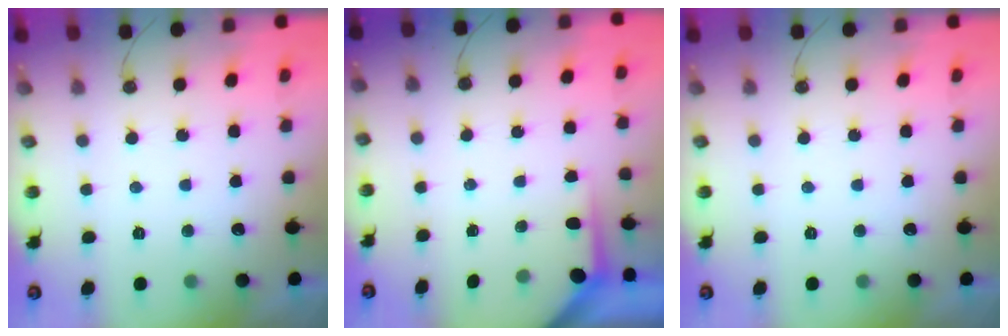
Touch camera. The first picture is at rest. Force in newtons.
{"total": 3.7, "press": 3.7, "slide": 0.5}
{"total": 0.0}